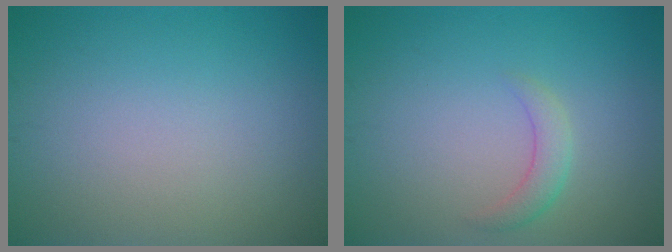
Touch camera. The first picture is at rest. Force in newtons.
{"total": 1.7, "press": 1.7, "slide": 0.0}